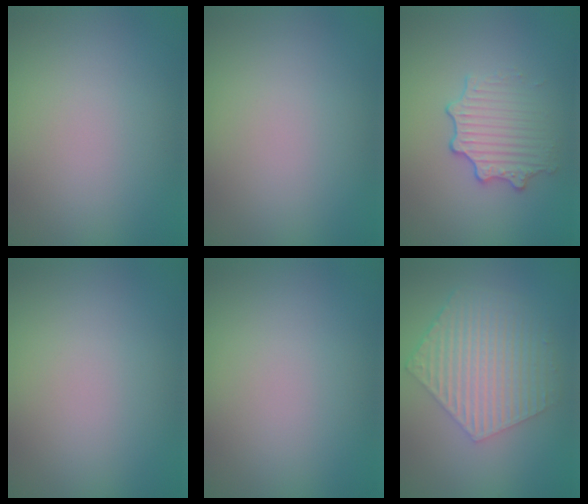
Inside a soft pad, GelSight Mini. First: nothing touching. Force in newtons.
{"total": 0.0}
{"total": 3.0, "press": 2.7, "slide": 1.1}
{"total": 0.0}
{"total": 0.0}
{"total": 6.0, "press": 4.4, "slide": 4.0}